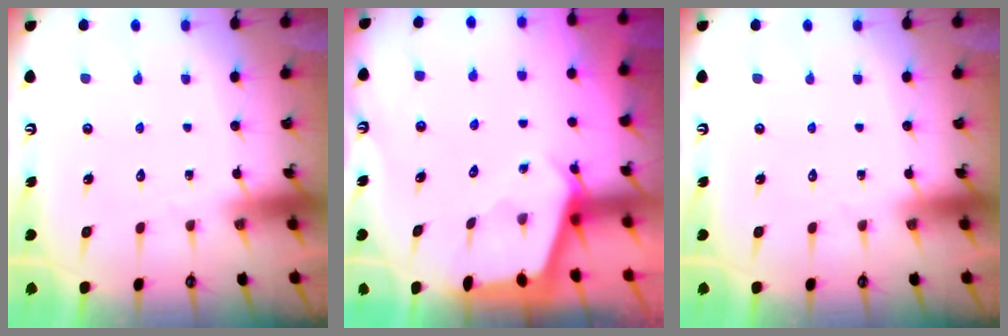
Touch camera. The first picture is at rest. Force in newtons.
{"total": 2.4, "press": 2.4, "slide": 0.3}
{"total": 0.0}